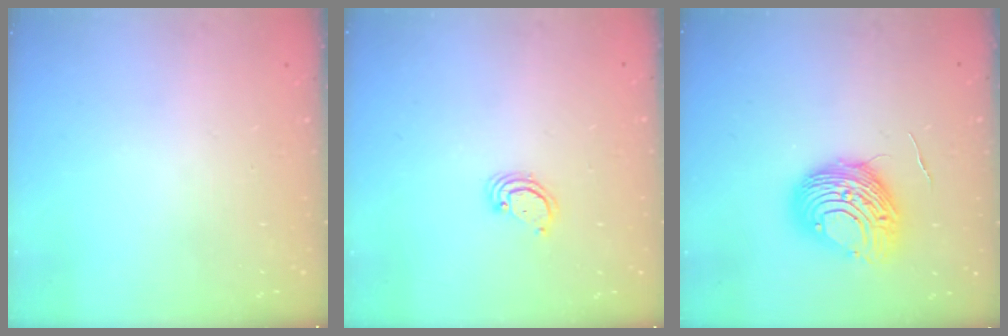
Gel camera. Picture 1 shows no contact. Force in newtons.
{"total": 2.6, "press": 2.6, "slide": 0.2}
{"total": 10.8, "press": 10.8, "slide": 1.1}